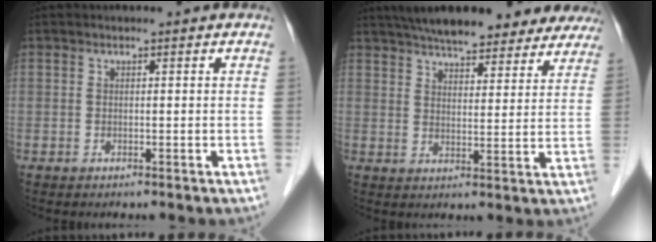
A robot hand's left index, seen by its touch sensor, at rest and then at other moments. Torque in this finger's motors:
{"motor_torque": [1.06, -1.08, 0.27, 0.13]}